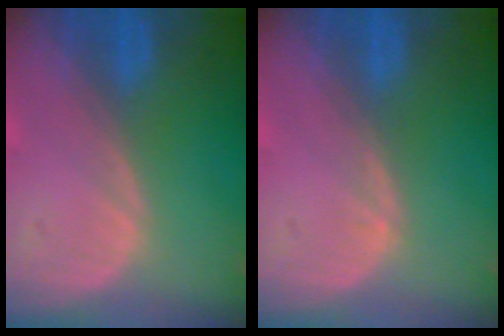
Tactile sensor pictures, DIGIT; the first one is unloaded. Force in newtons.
{"total": 0.8, "press": 0.7, "slide": 0.1}